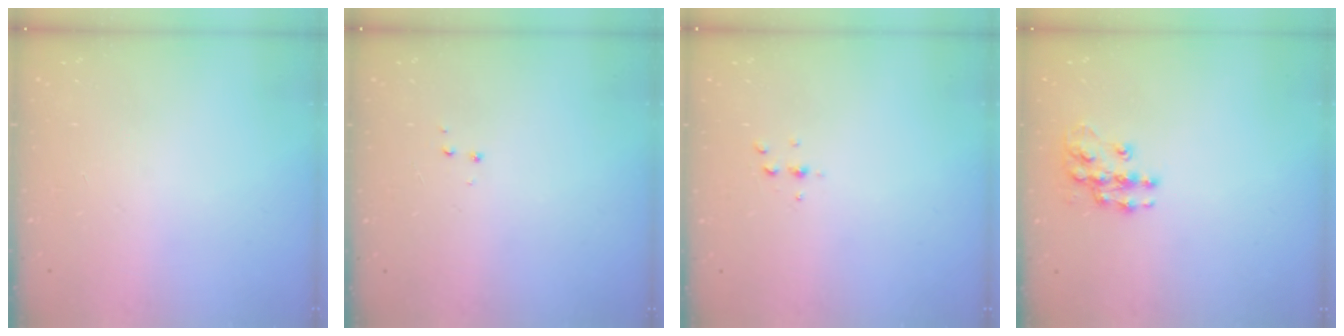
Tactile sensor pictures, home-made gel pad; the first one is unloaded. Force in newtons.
{"total": 3.3, "press": 3.3, "slide": 0.4}
{"total": 2.6, "press": 2.6, "slide": 0.3}
{"total": 10.4, "press": 10.4, "slide": 0.5}